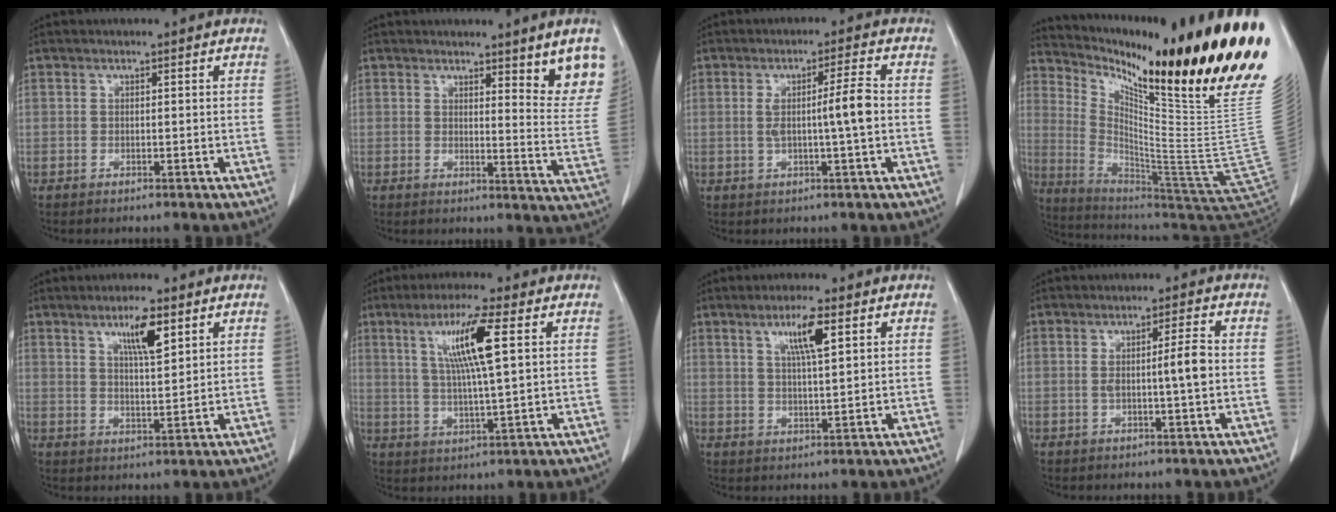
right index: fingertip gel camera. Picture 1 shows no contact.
{"total": 8.8, "force": [6.1, 0.7, 6.3], "torque": [-0.061, -0.038, 0.061]}
{"total": 5.5, "force": [-0.2, -0.4, 5.5], "torque": [-0.093, 0.002, -0.001]}
{"total": 31.3, "force": [17.2, 2.2, 26.0], "torque": [-0.315, -0.050, 0.266]}
{"total": 6.3, "force": [3.3, 0.9, 5.2], "torque": [-0.092, -0.002, 0.058]}
{"total": 9.8, "force": [3.2, -0.1, 9.3], "torque": [-0.174, 0.006, 0.060]}
{"total": 5.9, "force": [2.7, 0.4, 5.2], "torque": [-0.094, 0.000, 0.048]}
{"total": 4.3, "force": [-0.2, -0.1, 4.3], "torque": [-0.073, 0.002, -0.002]}